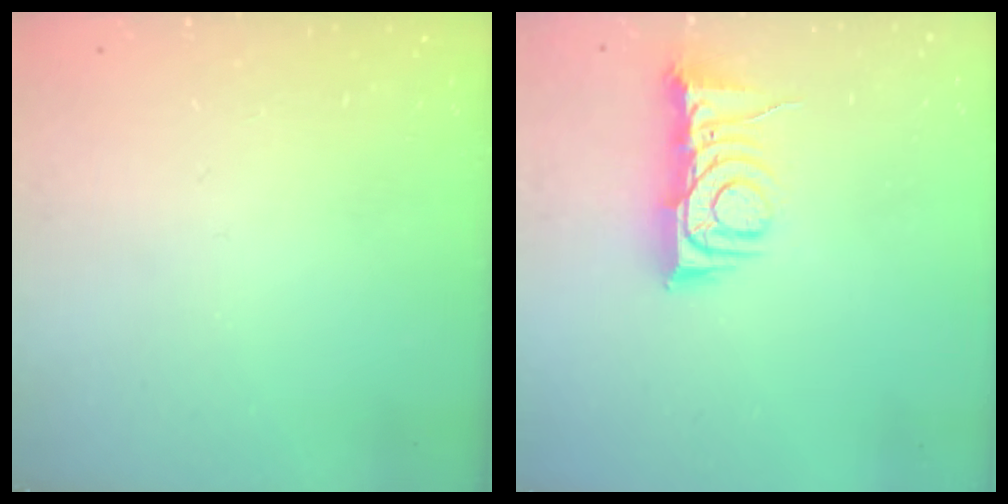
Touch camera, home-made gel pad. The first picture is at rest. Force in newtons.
{"total": 7.3, "press": 7.3, "slide": 0.5}